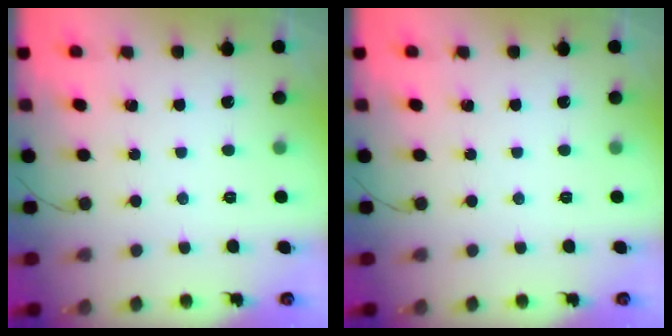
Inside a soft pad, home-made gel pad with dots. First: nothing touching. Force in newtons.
{"total": 0.0}